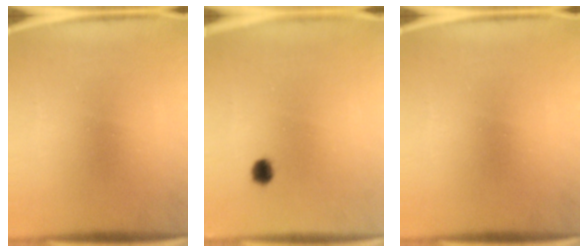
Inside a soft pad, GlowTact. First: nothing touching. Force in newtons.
{"total": 2.4}
{"total": 0.0}